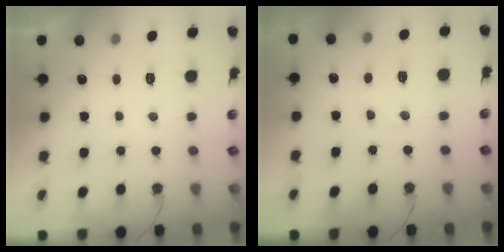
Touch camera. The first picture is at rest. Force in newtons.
{"total": 6.5, "press": 6.4, "slide": 0.7}